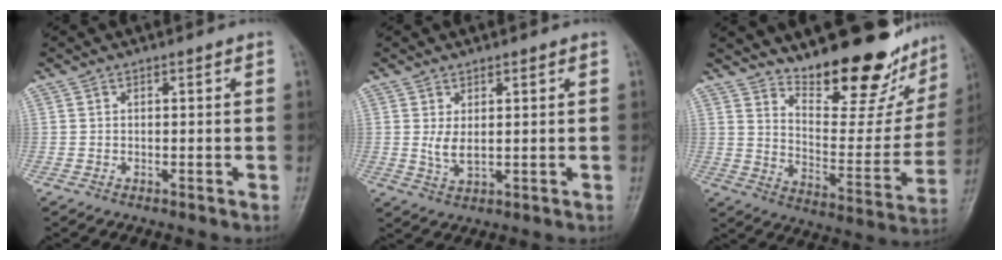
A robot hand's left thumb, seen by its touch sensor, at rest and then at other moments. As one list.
[{"total": 3.5, "force": [0.9, 1.6, 3.0], "torque": [-0.054, -0.013, 0.023]}, {"total": 21.1, "force": [17.2, 6.3, 10.4], "torque": [-0.106, -0.127, 0.249]}]